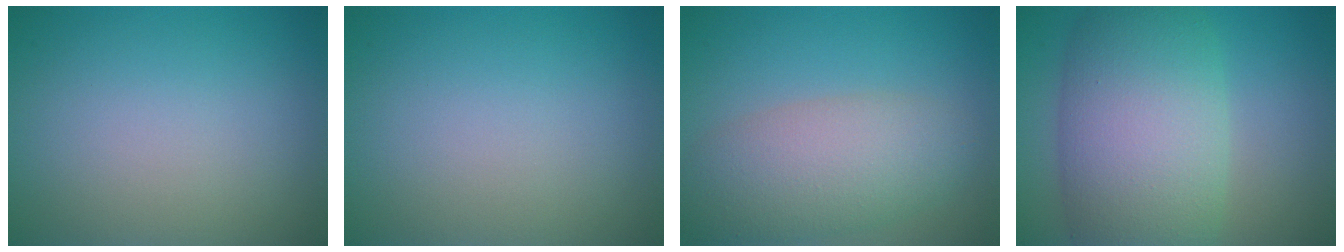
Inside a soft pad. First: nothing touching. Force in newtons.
{"total": 0.0}
{"total": 5.9, "press": 5.9, "slide": 0.4}
{"total": 10.8, "press": 10.8, "slide": 0.5}